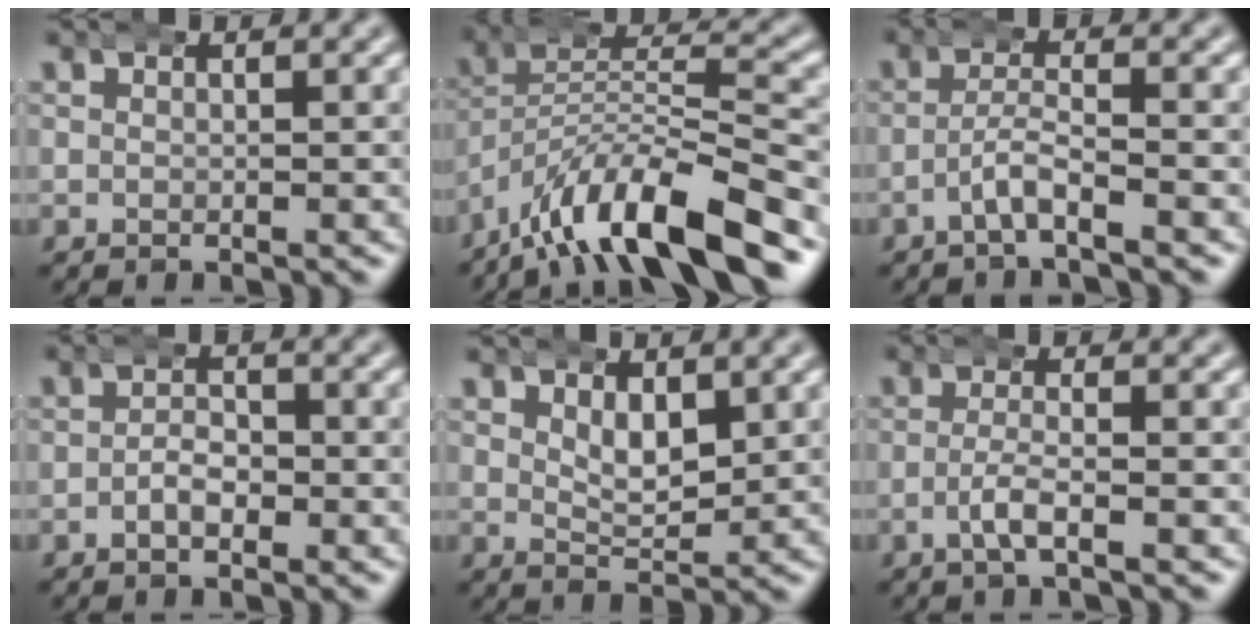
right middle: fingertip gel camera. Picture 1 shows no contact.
{"total": 9.9, "force": [-6.2, 4.1, 6.5], "torque": [-0.107, -0.020, -0.096]}
{"total": 2.6, "force": [-2.0, -0.1, 1.5], "torque": [-0.019, 0.009, -0.043]}
{"total": 2.2, "force": [-1.2, 1.1, 1.5], "torque": [-0.015, 0.000, -0.028]}
{"total": 3.0, "force": [1.6, 1.4, 2.2], "torque": [-0.036, -0.015, 0.032]}
{"total": 2.4, "force": [-1.2, 0.2, 2.1], "torque": [-0.037, -0.001, -0.023]}